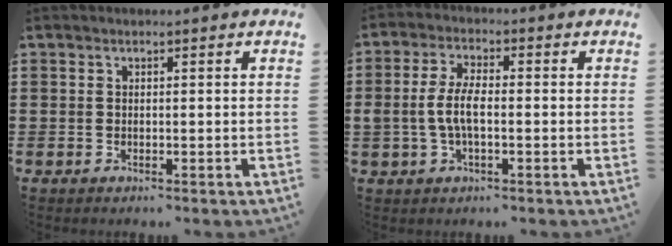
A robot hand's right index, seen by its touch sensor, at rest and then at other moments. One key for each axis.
{"total": 5.3, "fx": -0.7, "fy": 2.2, "fz": 4.8, "tx": -0.113, "ty": -0.002, "tz": -0.022}